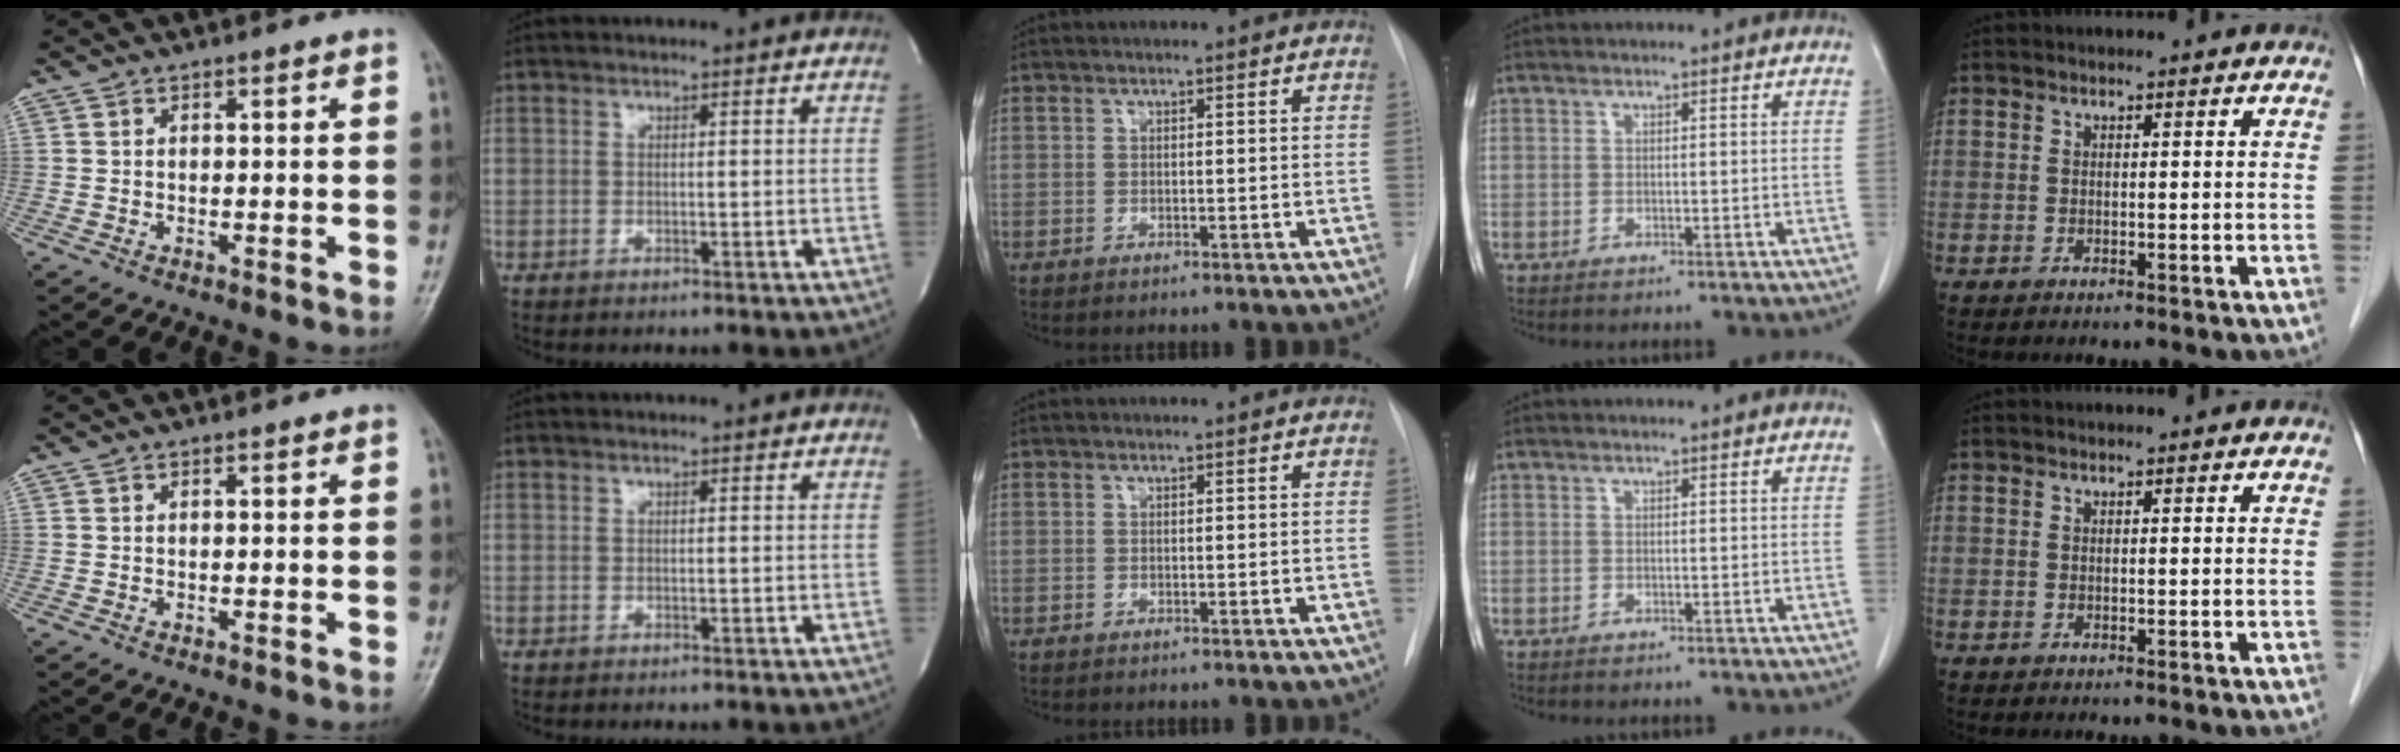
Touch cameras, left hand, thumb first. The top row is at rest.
{}